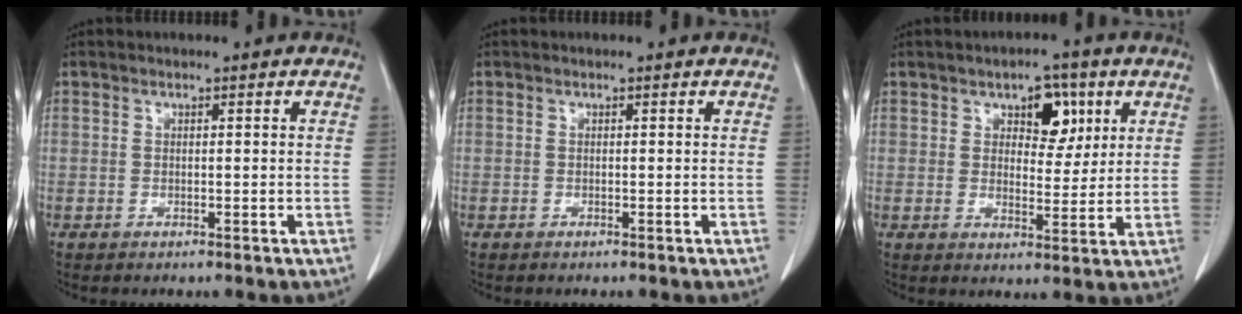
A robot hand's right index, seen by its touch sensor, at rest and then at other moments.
{"total": 0.0}
{"total": 6.1, "force": [2.8, 3.4, 4.3], "torque": [-0.053, 0.009, 0.042]}